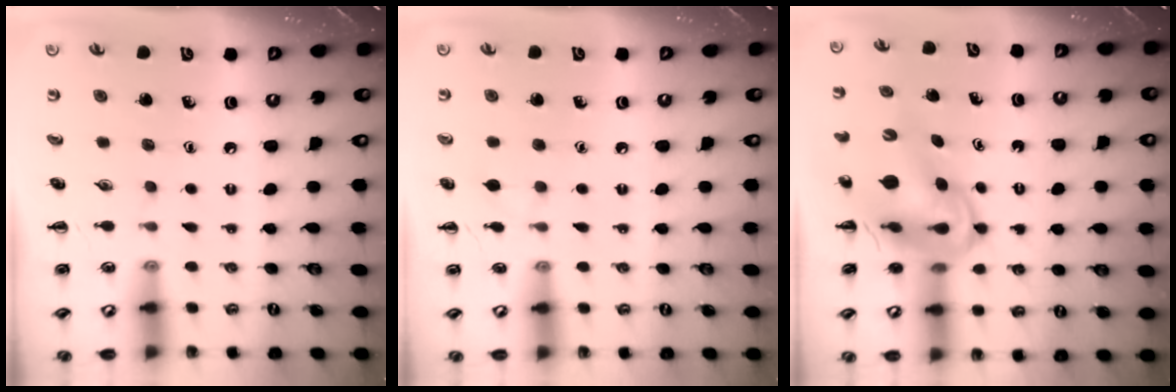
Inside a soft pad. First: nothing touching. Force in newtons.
{"total": 4.5, "press": 4.2, "slide": 1.5}
{"total": 11.0, "press": 10.5, "slide": 3.4}